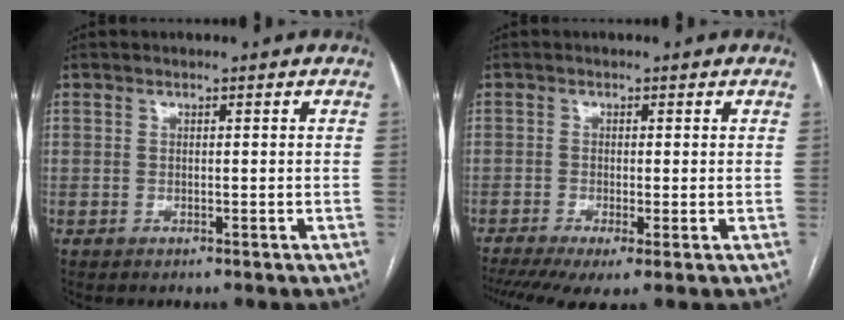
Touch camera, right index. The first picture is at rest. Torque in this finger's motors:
{"motor_torque": [0.92, -0.79, 0.28, 0.07]}